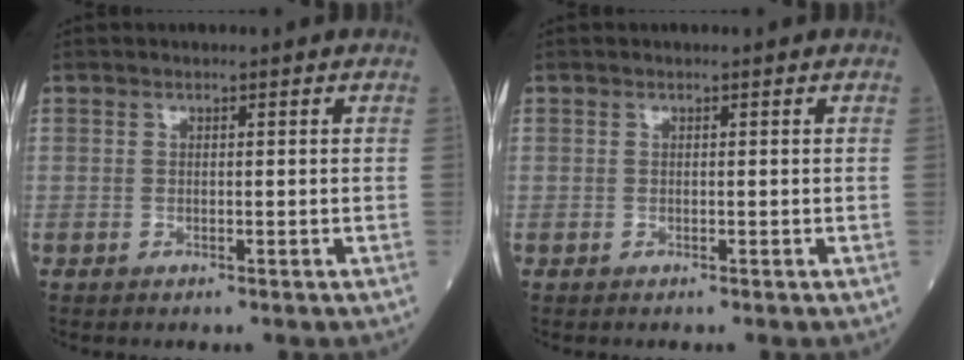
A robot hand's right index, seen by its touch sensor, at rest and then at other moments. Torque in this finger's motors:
{"motor_torque": [-1.58, 0.56, -0.75, -0.21]}